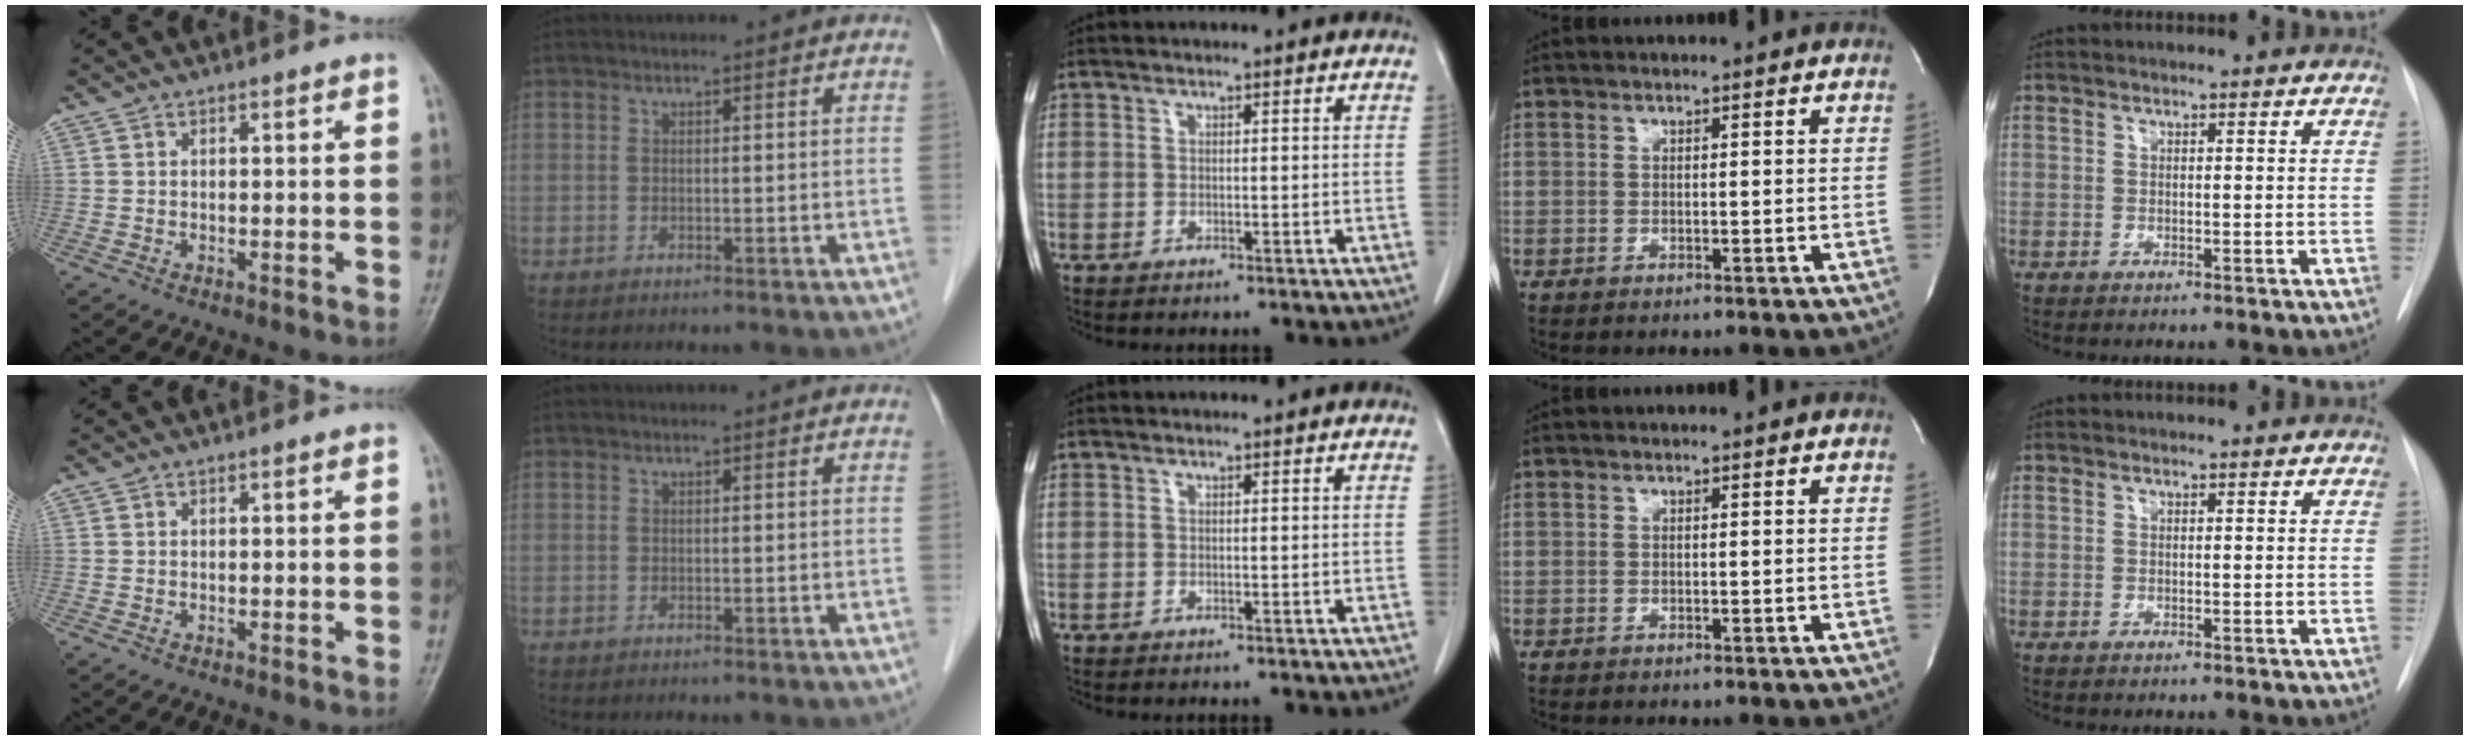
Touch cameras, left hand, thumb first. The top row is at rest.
{}